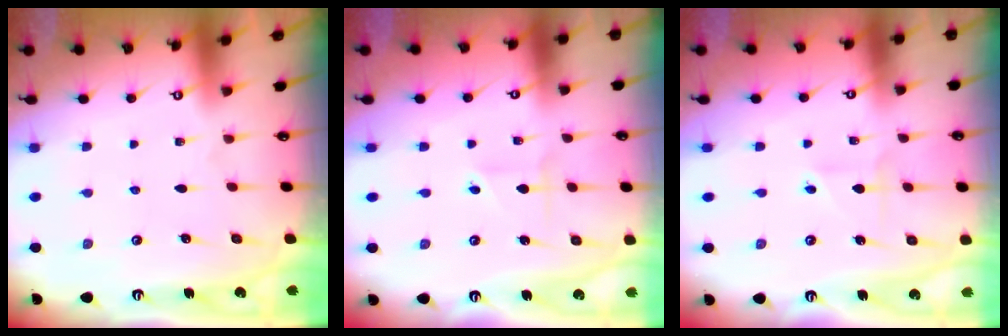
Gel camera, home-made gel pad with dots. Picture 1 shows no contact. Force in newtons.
{"total": 1.9, "press": 1.8, "slide": 0.5}
{"total": 2.0, "press": 2.0, "slide": 0.5}